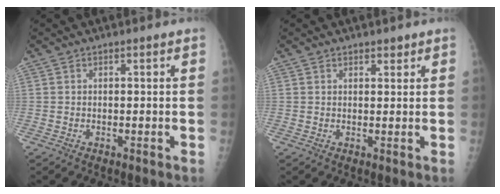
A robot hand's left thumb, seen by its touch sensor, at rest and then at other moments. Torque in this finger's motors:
{"motor_torque": [0.07, 0.28, -0.28, -0.21, 0.02]}